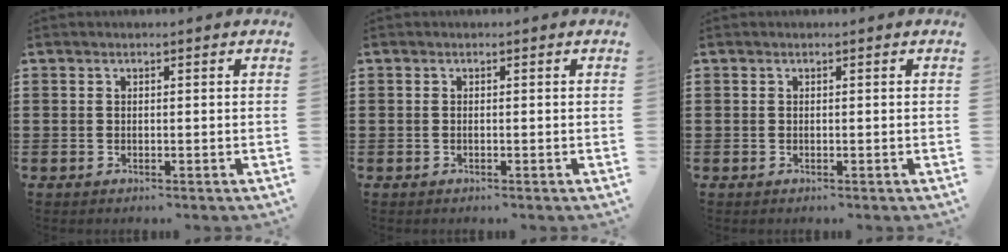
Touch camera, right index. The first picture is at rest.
{"total": 0.0}
{"total": 0.0}